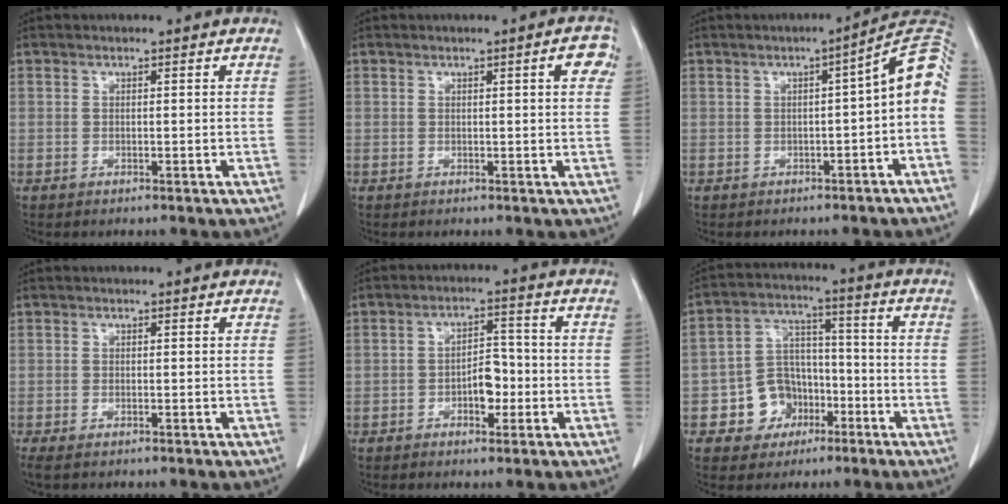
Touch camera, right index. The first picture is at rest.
{"total": 2.9, "force": [1.0, 0.3, 2.7], "torque": [-0.025, 0.005, 0.009]}
{"total": 8.0, "force": [-1.4, 1.2, 7.7], "torque": [-0.090, 0.026, -0.025]}
{"total": 1.9, "force": [-1.5, 0.5, 1.2], "torque": [-0.018, -0.006, -0.022]}
{"total": 4.7, "force": [-1.4, 2.3, 3.8], "torque": [-0.054, 0.014, -0.020]}
{"total": 8.6, "force": [-3.8, 7.2, 2.5], "torque": [-0.045, 0.023, -0.056]}